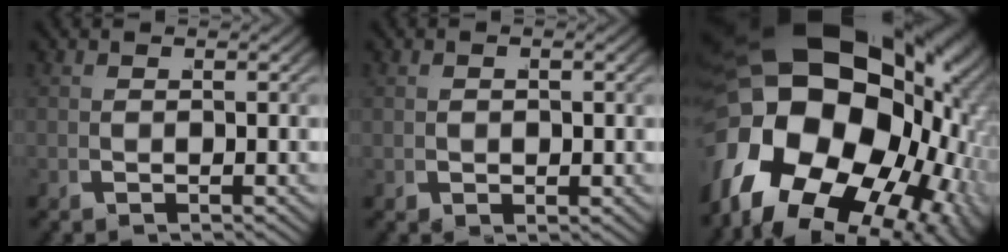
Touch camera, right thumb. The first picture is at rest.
{"total": 1.1, "force": [0.0, 0.9, 0.6], "torque": [-0.014, -0.001, 0.001]}
{"total": 30.6, "force": [0.3, 21.2, 22.0], "torque": [-0.379, -0.034, 0.012]}